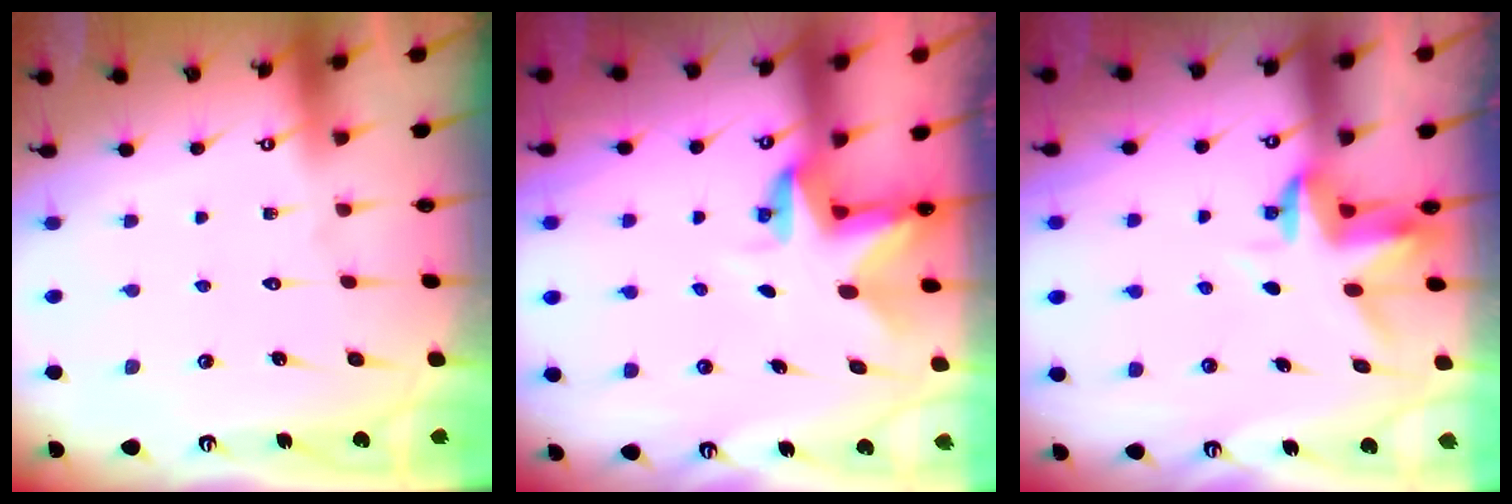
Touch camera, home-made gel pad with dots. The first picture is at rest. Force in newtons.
{"total": 3.2, "press": 3.2, "slide": 0.3}
{"total": 3.5, "press": 3.5, "slide": 0.2}